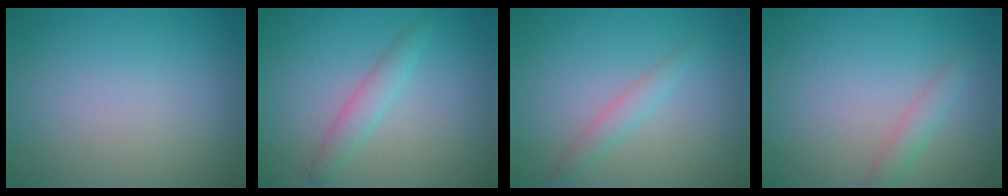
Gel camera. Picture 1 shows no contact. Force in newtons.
{"total": 2.0, "press": 2.0, "slide": 0.1}
{"total": 1.5, "press": 1.5, "slide": 0.1}
{"total": 1.5, "press": 1.5, "slide": 0.1}